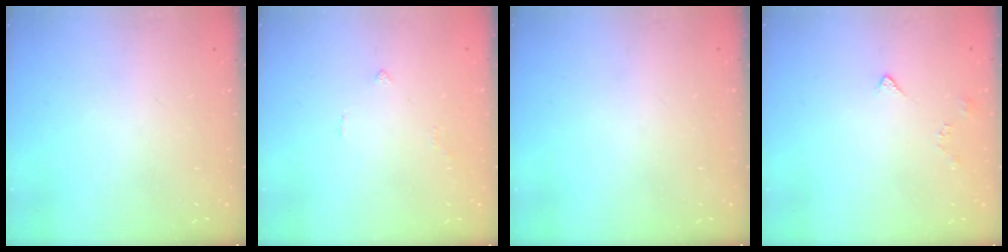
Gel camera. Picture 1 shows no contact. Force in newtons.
{"total": 1.6, "press": 1.5, "slide": 0.6}
{"total": 0.0}
{"total": 3.1, "press": 3.1, "slide": 0.7}